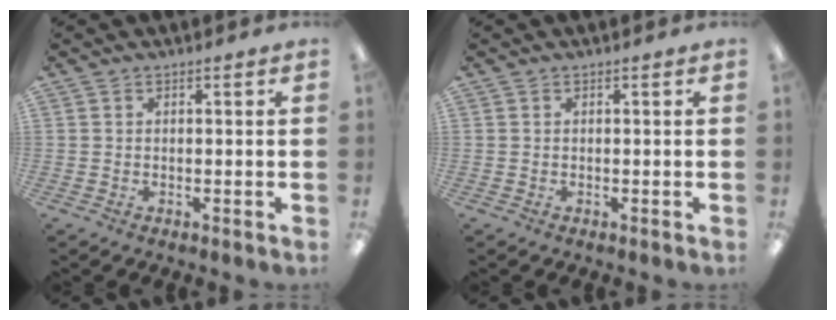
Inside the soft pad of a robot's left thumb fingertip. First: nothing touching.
{"total": 0.0}